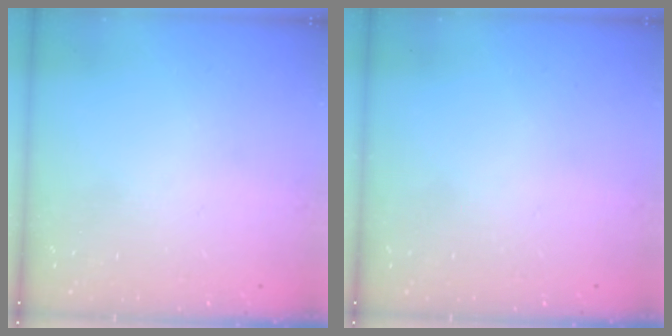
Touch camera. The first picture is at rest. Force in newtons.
{"total": 0.0}